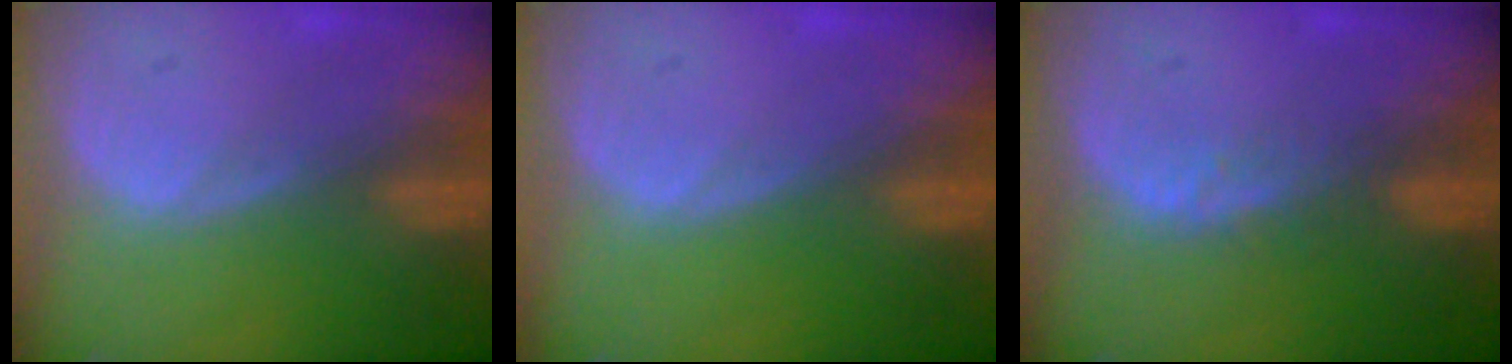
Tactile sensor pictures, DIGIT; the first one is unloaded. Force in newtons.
{"total": 0.0}
{"total": 2.1, "press": 2.1, "slide": 0.2}